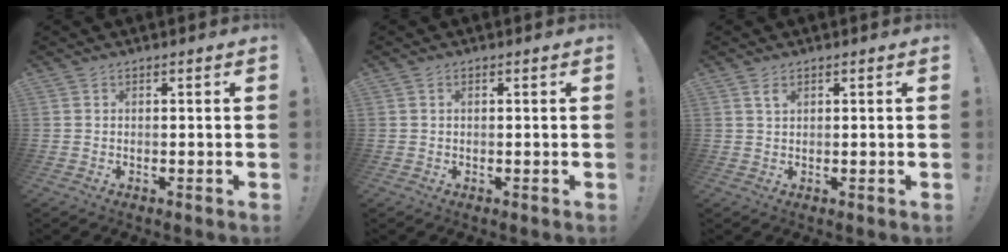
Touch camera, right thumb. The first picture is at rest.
{"total": 0.7, "force": [0.3, 0.4, 0.4], "torque": [-0.018, 0.005, 0.007]}
{"total": 2.2, "force": [1.1, 1.0, 1.7], "torque": [-0.032, 0.001, 0.019]}